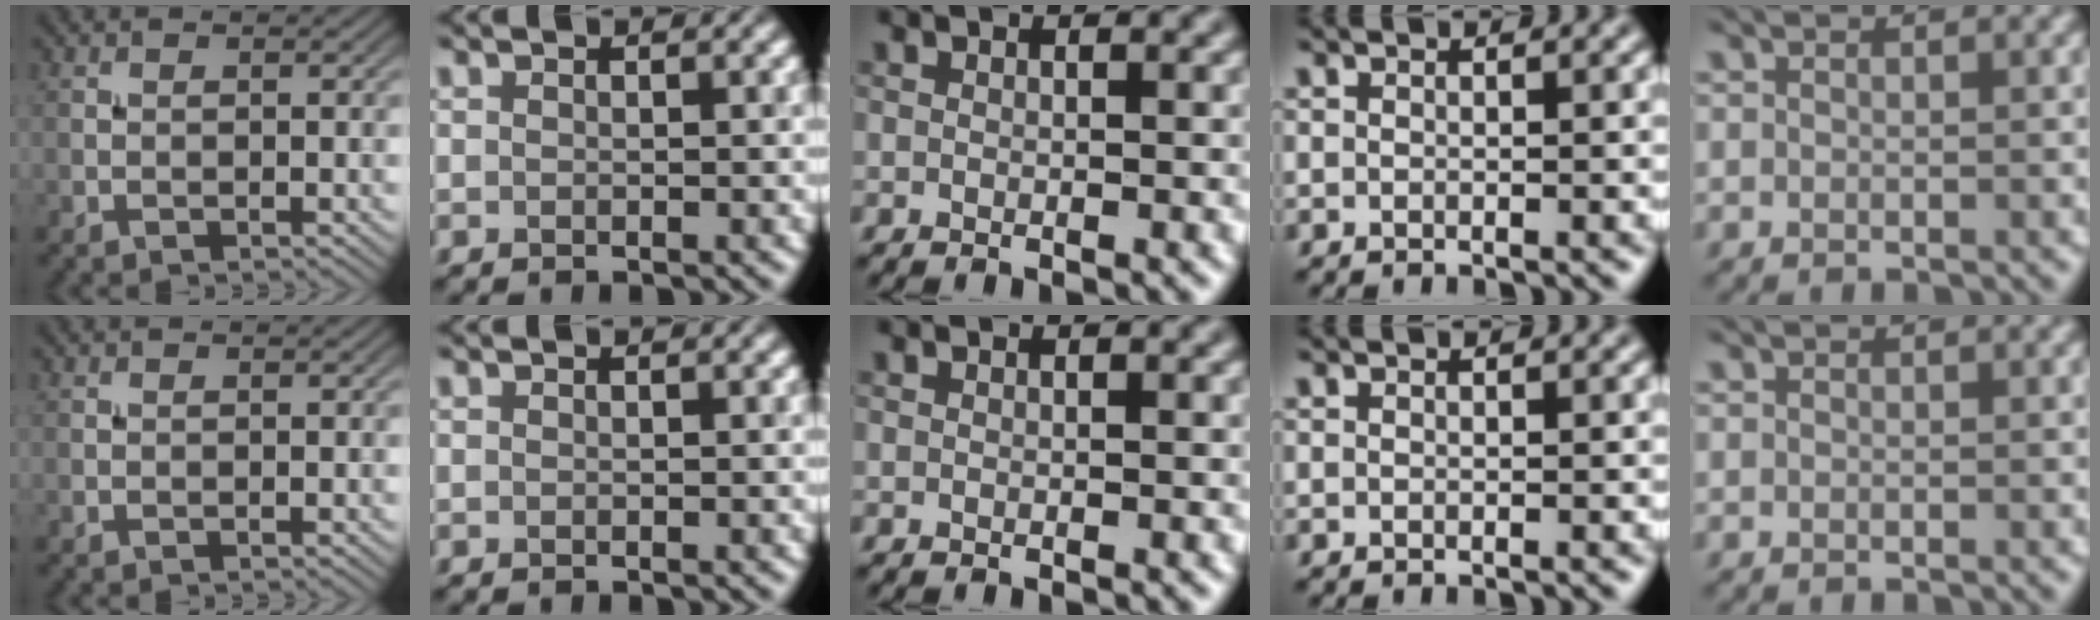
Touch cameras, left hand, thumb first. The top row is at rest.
{}